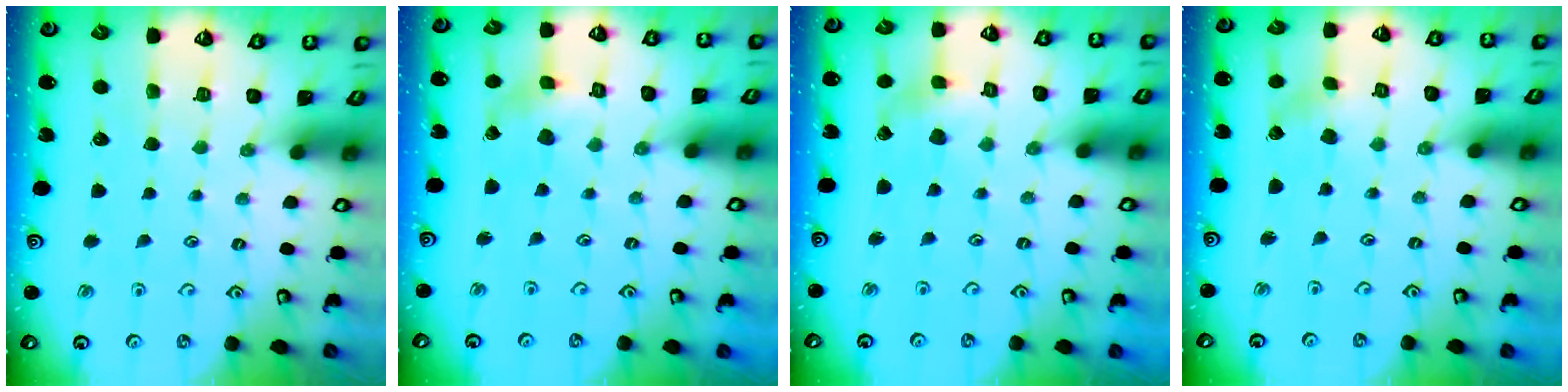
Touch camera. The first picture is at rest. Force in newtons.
{"total": 2.4, "press": 2.3, "slide": 0.4}
{"total": 2.7, "press": 2.7, "slide": 0.2}
{"total": 1.5, "press": 1.5, "slide": 0.1}